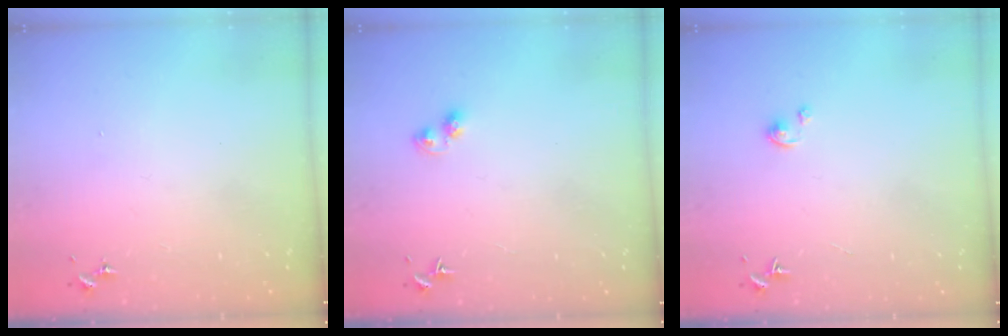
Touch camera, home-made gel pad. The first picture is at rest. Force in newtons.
{"total": 4.0, "press": 4.0, "slide": 0.5}
{"total": 2.4, "press": 2.4, "slide": 0.3}